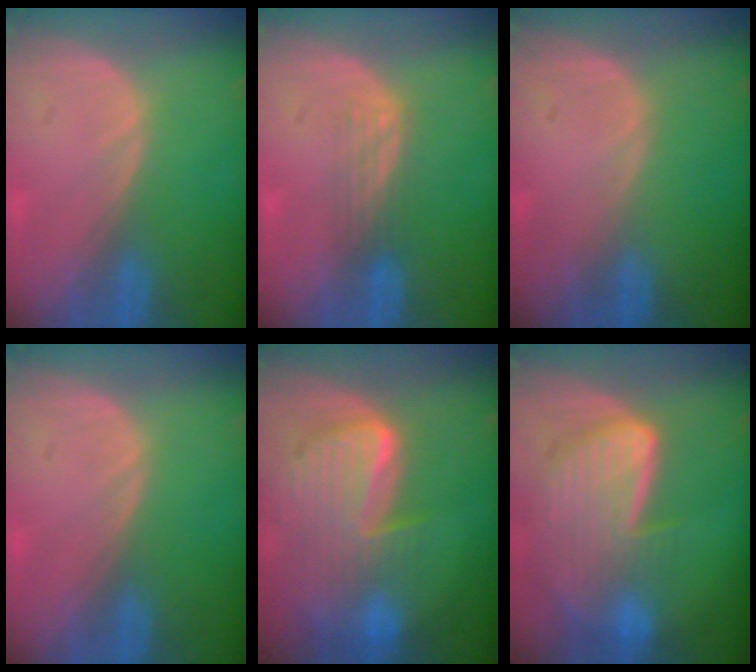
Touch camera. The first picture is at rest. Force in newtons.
{"total": 2.8, "press": 2.5, "slide": 1.3}
{"total": 0.0}
{"total": 0.0}
{"total": 10.0, "press": 8.6, "slide": 5.0}
{"total": 8.8, "press": 7.9, "slide": 4.0}